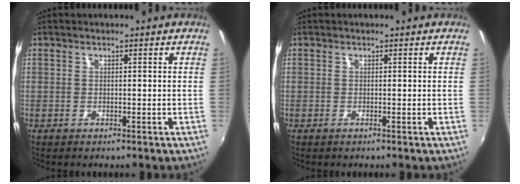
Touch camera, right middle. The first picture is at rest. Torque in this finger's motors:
{"motor_torque": [-0.05, 0.04, 0.00, 0.01]}